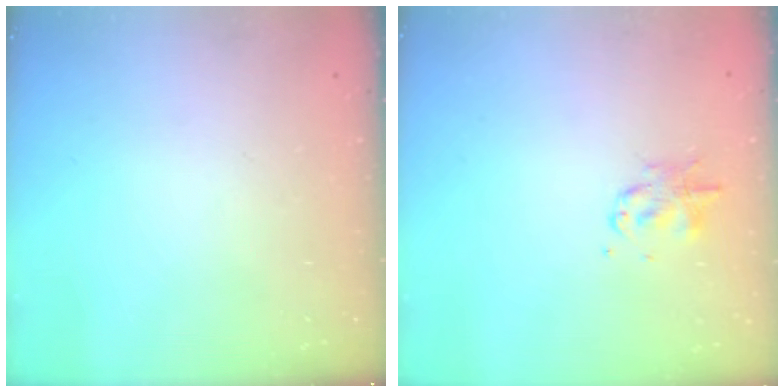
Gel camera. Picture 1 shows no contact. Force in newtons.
{"total": 2.8, "press": 2.8, "slide": 0.2}